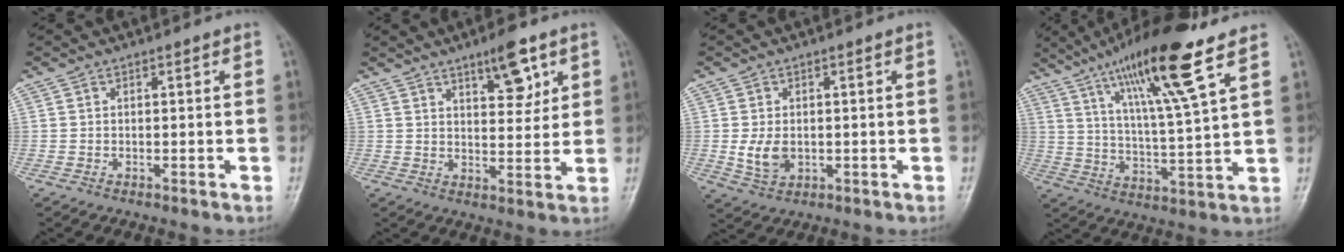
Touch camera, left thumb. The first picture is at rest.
{"total": 7.6, "force": [4.5, 2.8, 5.5], "torque": [-0.062, -0.027, 0.066]}
{"total": 4.6, "force": [-0.3, 3.3, 3.3], "torque": [-0.054, -0.008, 0.002]}
{"total": 17.7, "force": [10.4, 2.1, 14.2], "torque": [-0.239, -0.044, 0.181]}